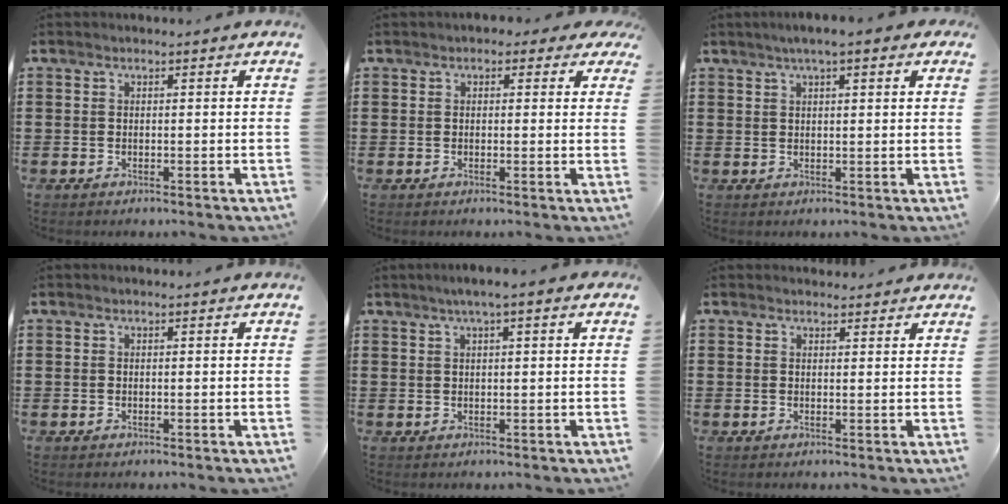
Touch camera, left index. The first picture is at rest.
{"total": 1.5, "force": [0.3, 1.1, 0.9], "torque": [-0.014, 0.005, 0.001]}
{"total": 3.4, "force": [1.9, 0.4, 2.7], "torque": [-0.056, 0.006, 0.033]}
{"total": 0.0}
{"total": 2.2, "force": [0.9, 0.0, 2.1], "torque": [-0.039, 0.000, 0.016]}
{"total": 1.3, "force": [1.2, 0.4, 0.1], "torque": [-0.004, 0.003, 0.024]}